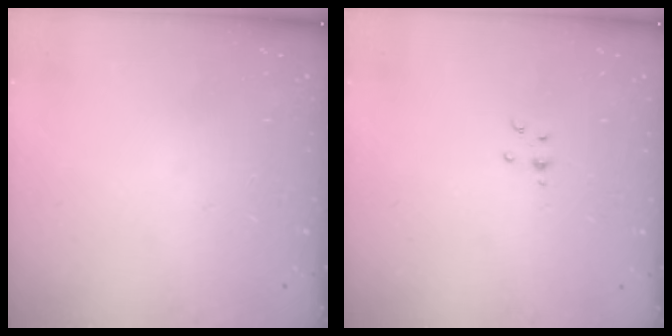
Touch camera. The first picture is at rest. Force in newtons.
{"total": 2.4, "press": 2.4, "slide": 0.3}